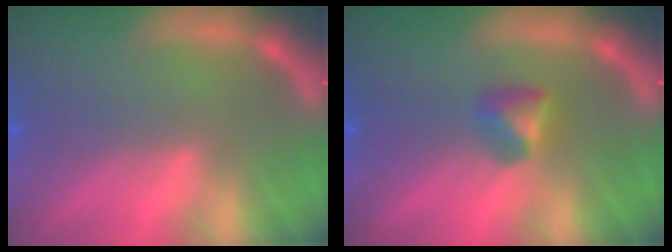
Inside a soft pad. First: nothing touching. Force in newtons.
{"total": 1.9}